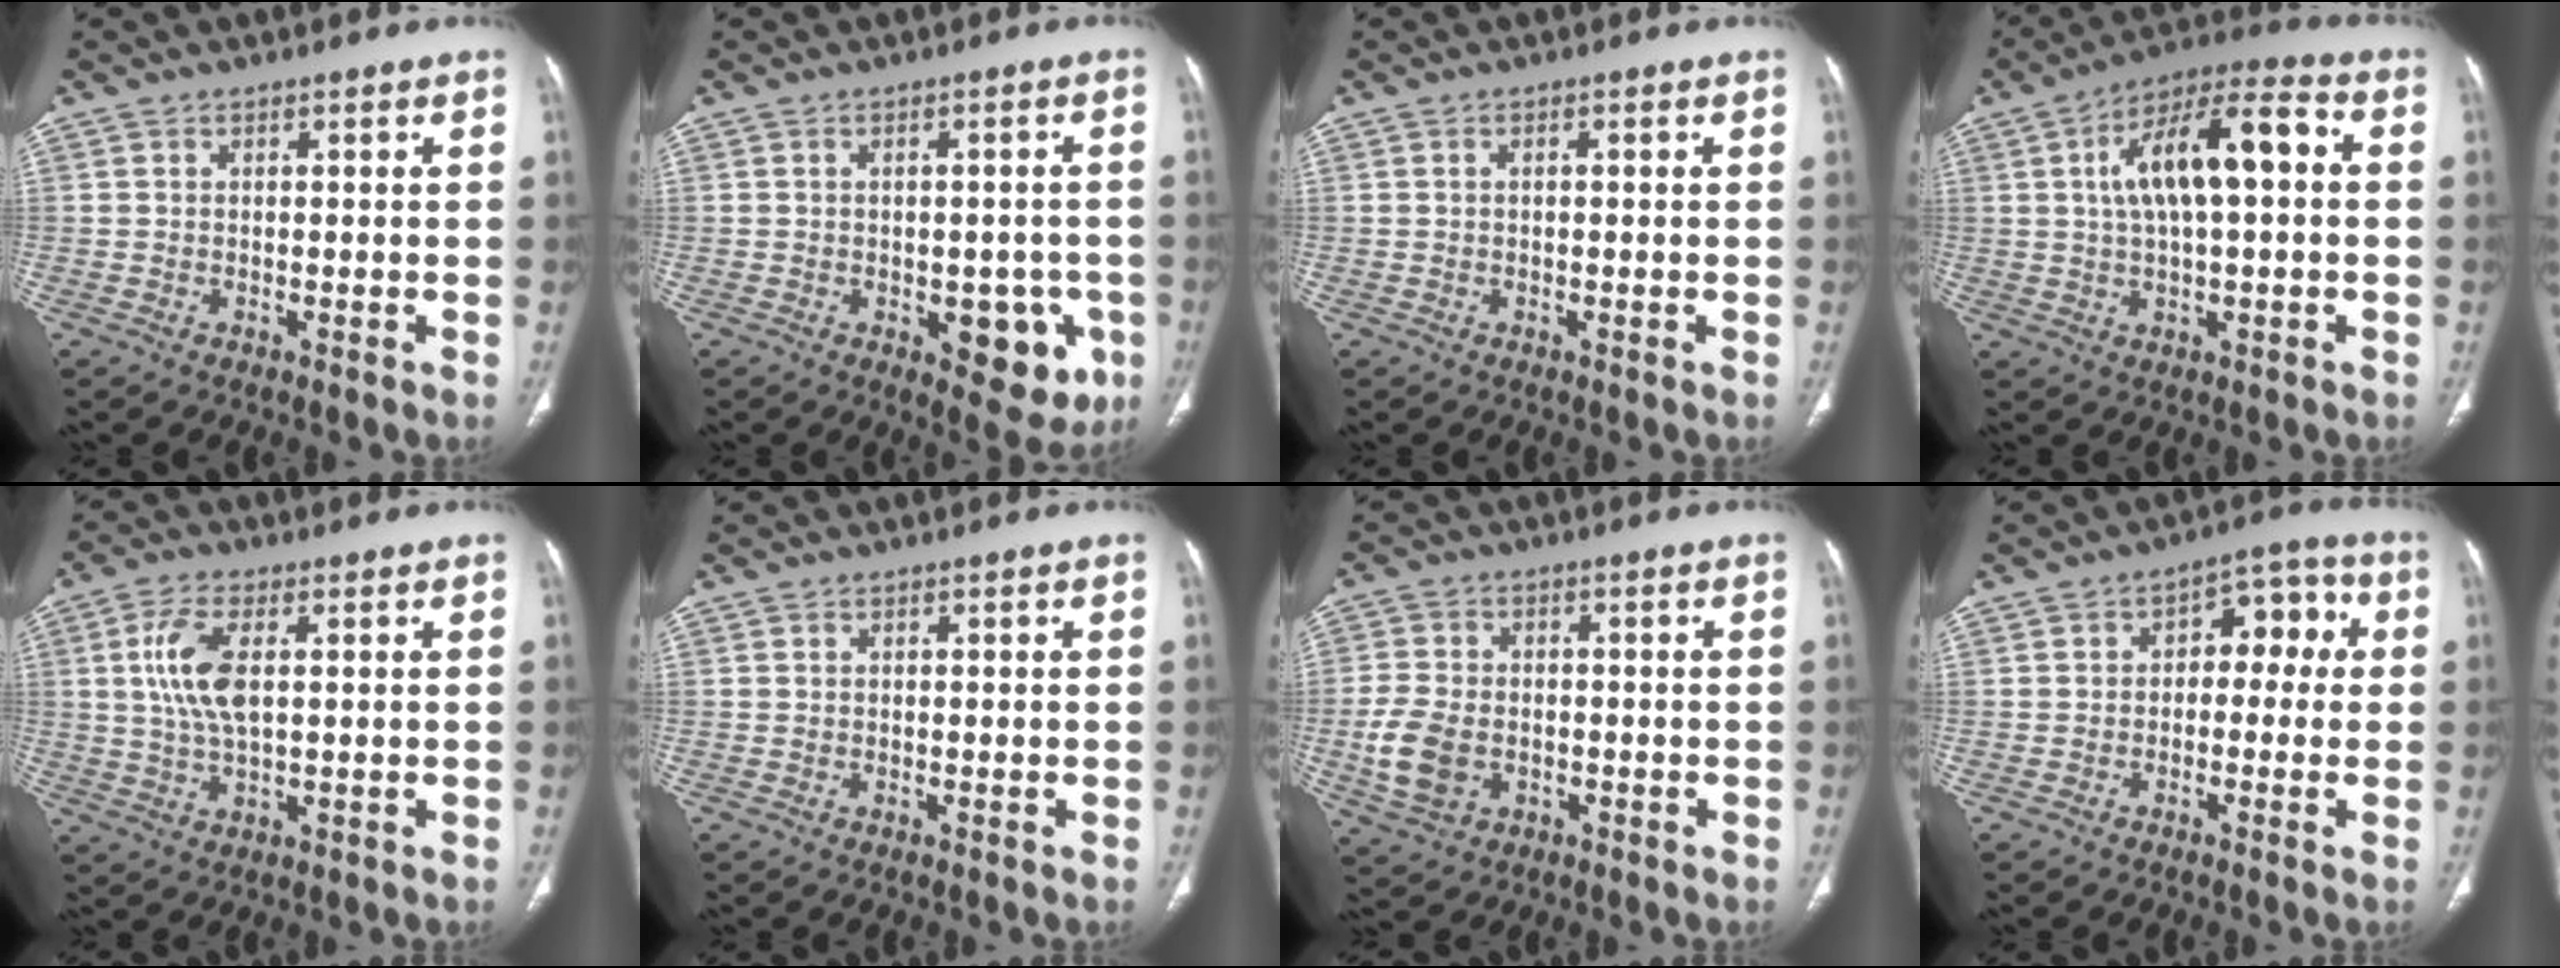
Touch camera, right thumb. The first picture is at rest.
{"total": 9.8, "force": [-3.2, 5.2, 7.7], "torque": [-0.055, 0.003, -0.029]}
{"total": 0.6, "force": [0.1, 0.2, 0.5], "torque": [-0.014, 0.001, 0.001]}
{"total": 14.9, "force": [2.3, 5.9, 13.5], "torque": [-0.230, 0.032, 0.032]}
{"total": 8.9, "force": [1.7, 3.9, 7.8], "torque": [-0.172, -0.001, 0.036]}
{"total": 0.0}
{"total": 8.7, "force": [-2.1, 6.2, 5.7], "torque": [-0.117, 0.004, -0.035]}
{"total": 7.7, "force": [0.5, 4.9, 5.9], "torque": [-0.038, 0.036, -0.003]}